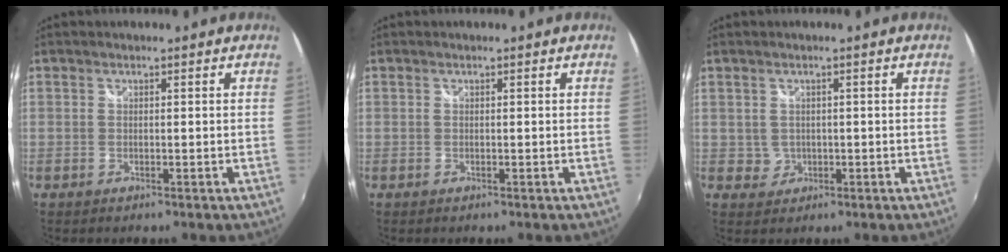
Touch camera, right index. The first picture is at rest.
{"total": 0.0}
{"total": 2.0, "force": [0.2, 2.0, 0.2], "torque": [0.000, 0.004, 0.007]}